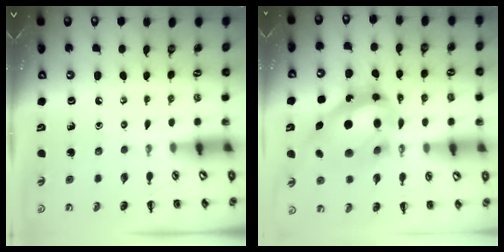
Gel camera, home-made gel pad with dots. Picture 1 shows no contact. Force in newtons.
{"total": 18.5, "press": 17.9, "slide": 4.9}